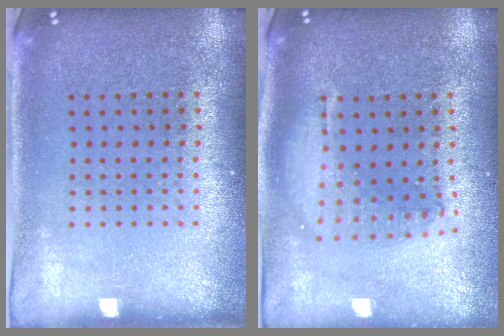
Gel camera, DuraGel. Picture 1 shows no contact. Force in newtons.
{"total": 1.7, "press": 1.5, "slide": 0.9}